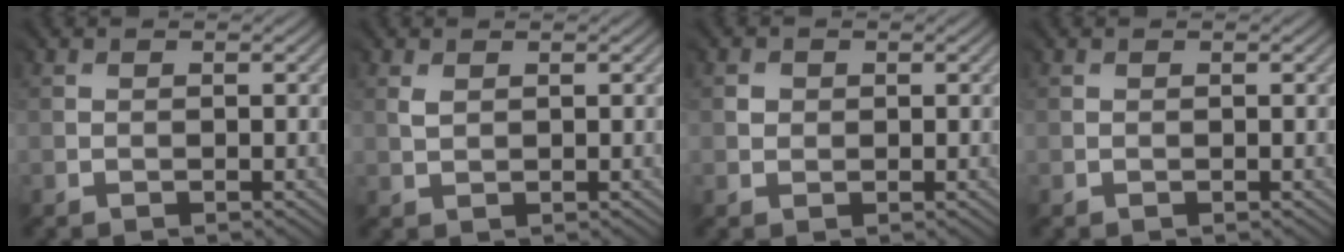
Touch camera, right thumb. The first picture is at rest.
{"total": 1.1, "force": [1.0, 0.5, 0.1], "torque": [-0.008, 0.000, 0.021]}
{"total": 1.1, "force": [0.3, 0.6, -0.9], "torque": [0.010, -0.005, 0.003]}
{"total": 0.0}